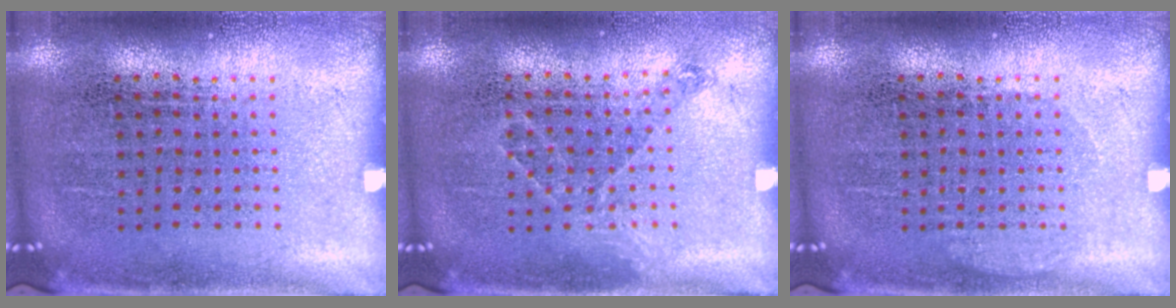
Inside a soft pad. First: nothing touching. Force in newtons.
{"total": 0.9, "press": 0.7, "slide": 0.5}
{"total": 0.7, "press": 0.7, "slide": 0.2}